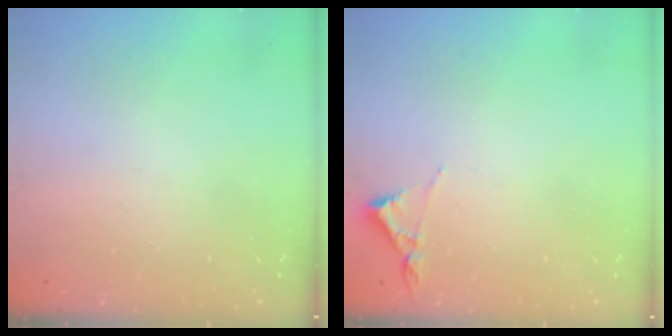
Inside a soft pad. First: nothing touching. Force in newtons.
{"total": 3.2, "press": 3.2, "slide": 0.5}